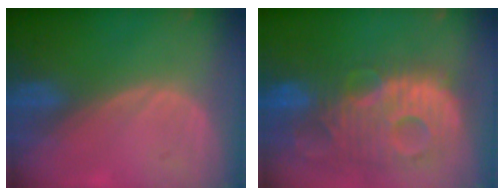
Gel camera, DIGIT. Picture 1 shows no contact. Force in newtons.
{"total": 13.9, "press": 11.9, "slide": 7.2}